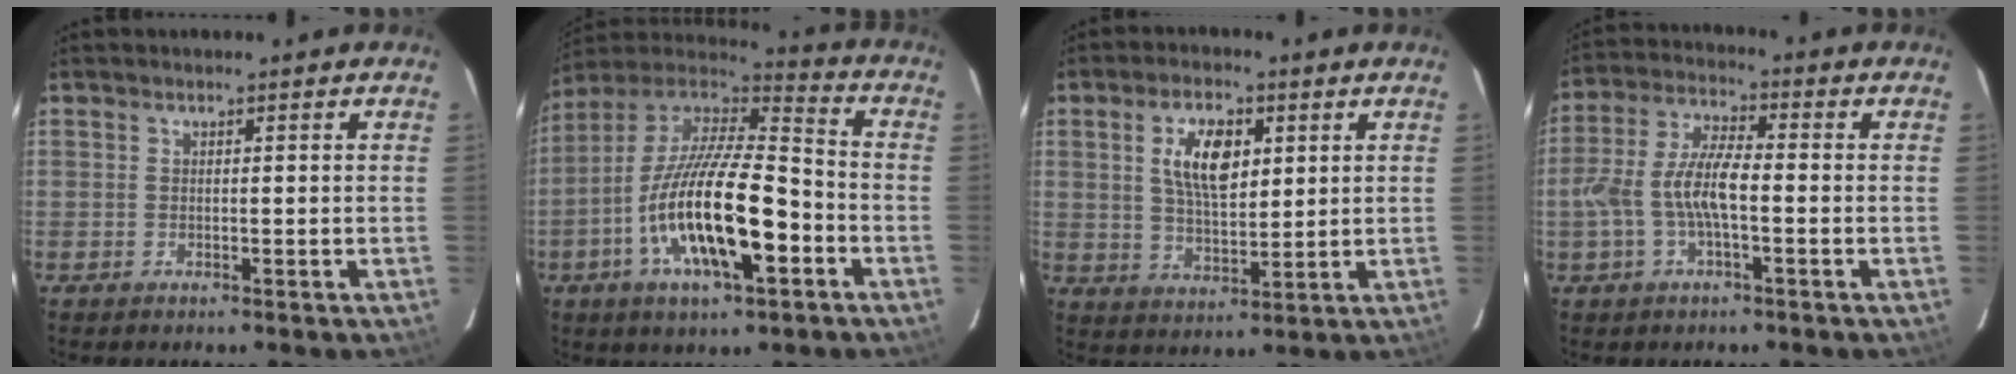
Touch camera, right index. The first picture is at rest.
{"total": 21.8, "force": [-7.4, 7.1, 19.2], "torque": [-0.361, -0.021, -0.137]}
{"total": 9.2, "force": [2.9, 4.4, 7.5], "torque": [-0.139, 0.009, 0.056]}
{"total": 9.3, "force": [-2.1, 3.0, 8.6], "torque": [-0.182, 0.009, -0.038]}